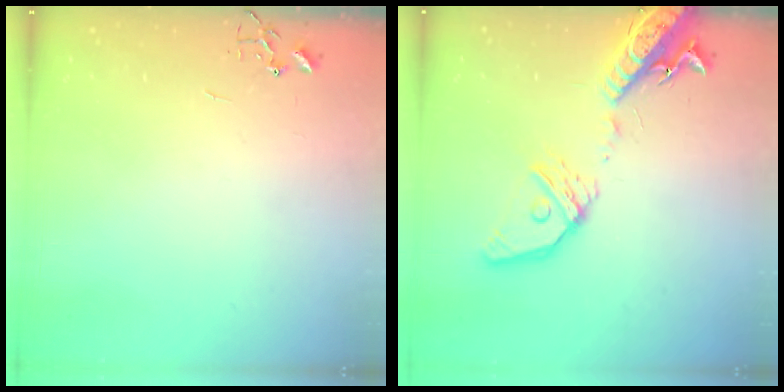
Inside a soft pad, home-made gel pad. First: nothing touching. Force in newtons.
{"total": 19.6, "press": 19.2, "slide": 4.0}